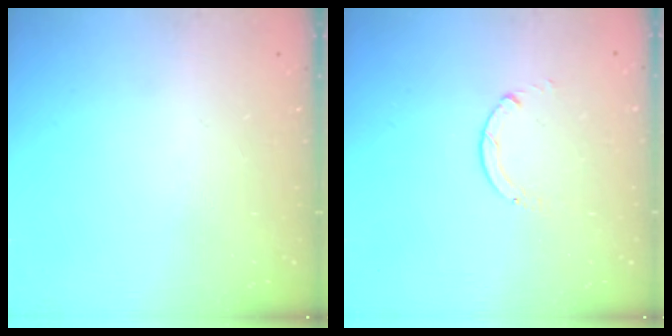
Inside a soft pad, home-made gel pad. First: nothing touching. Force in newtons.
{"total": 0.8, "press": 0.7, "slide": 0.1}